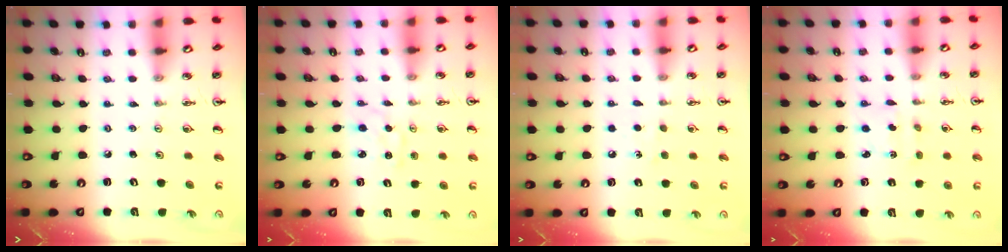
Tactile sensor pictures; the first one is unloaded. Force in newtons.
{"total": 1.5, "press": 1.4, "slide": 0.4}
{"total": 6.3, "press": 6.2, "slide": 0.8}
{"total": 2.1, "press": 2.0, "slide": 0.7}